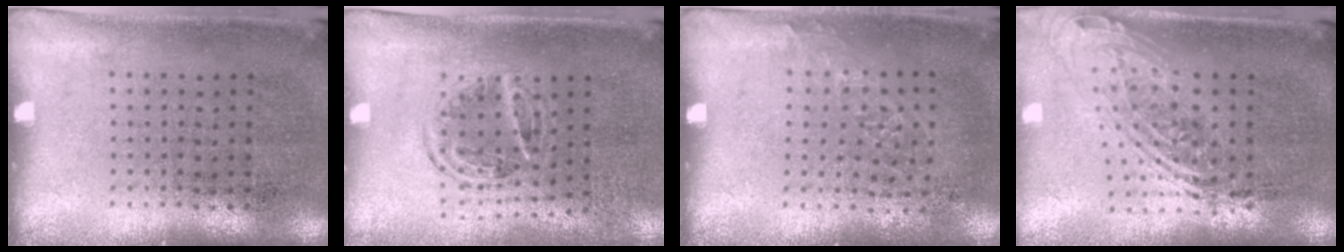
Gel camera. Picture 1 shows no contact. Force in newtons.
{"total": 1.0, "press": 1.0, "slide": 0.2}
{"total": 0.9, "press": 0.8, "slide": 0.4}
{"total": 2.1, "press": 1.6, "slide": 1.4}